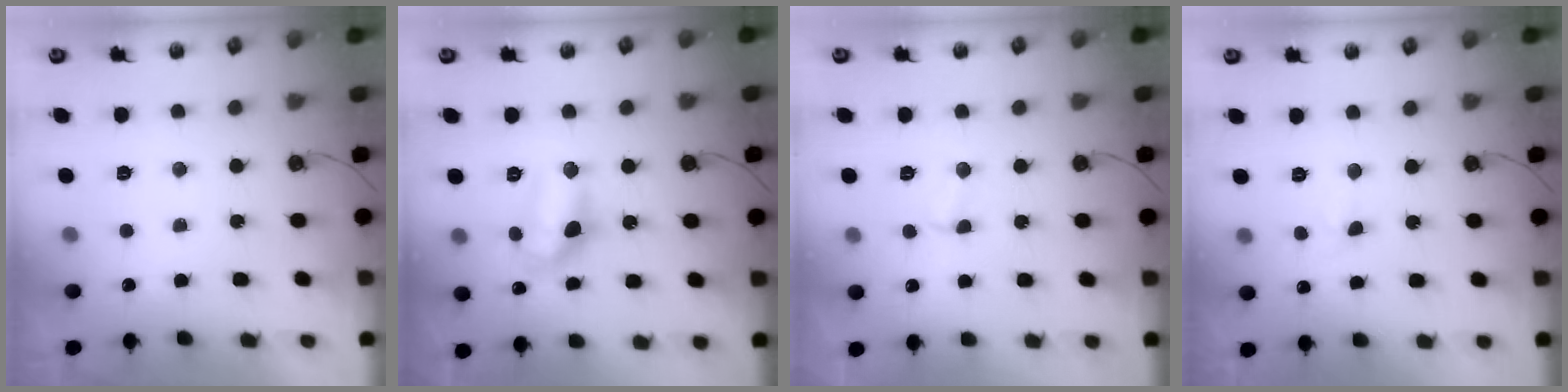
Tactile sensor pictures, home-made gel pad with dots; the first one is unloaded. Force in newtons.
{"total": 13.5, "press": 12.8, "slide": 4.5}
{"total": 2.7, "press": 2.6, "slide": 0.4}
{"total": 3.4, "press": 3.3, "slide": 0.7}